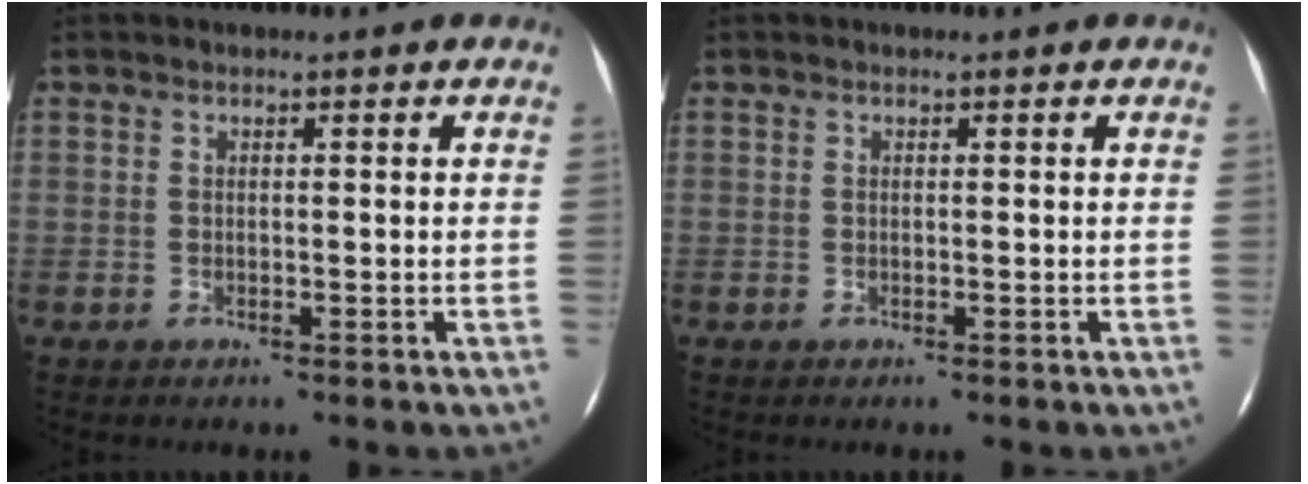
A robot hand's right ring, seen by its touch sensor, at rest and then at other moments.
{"total": 0.0}